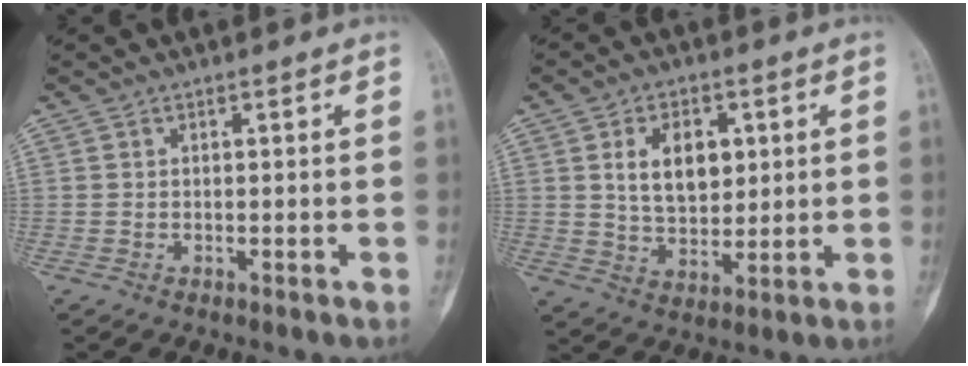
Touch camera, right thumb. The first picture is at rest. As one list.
[{"total": 10.2, "force": [2.7, 6.6, 7.3], "torque": [-0.095, -0.013, 0.055]}]